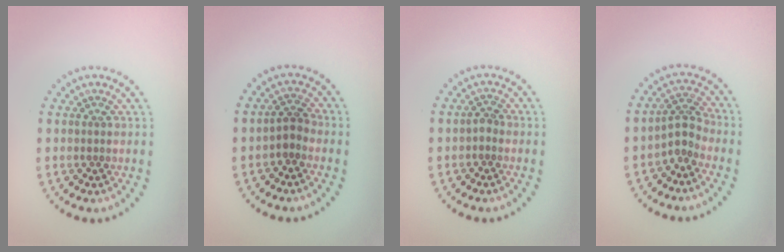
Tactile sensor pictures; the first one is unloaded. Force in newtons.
{"total": 1.6, "press": 1.3, "slide": 1.0}
{"total": 0.9, "press": 0.7, "slide": 0.6}
{"total": 2.2, "press": 1.5, "slide": 1.7}